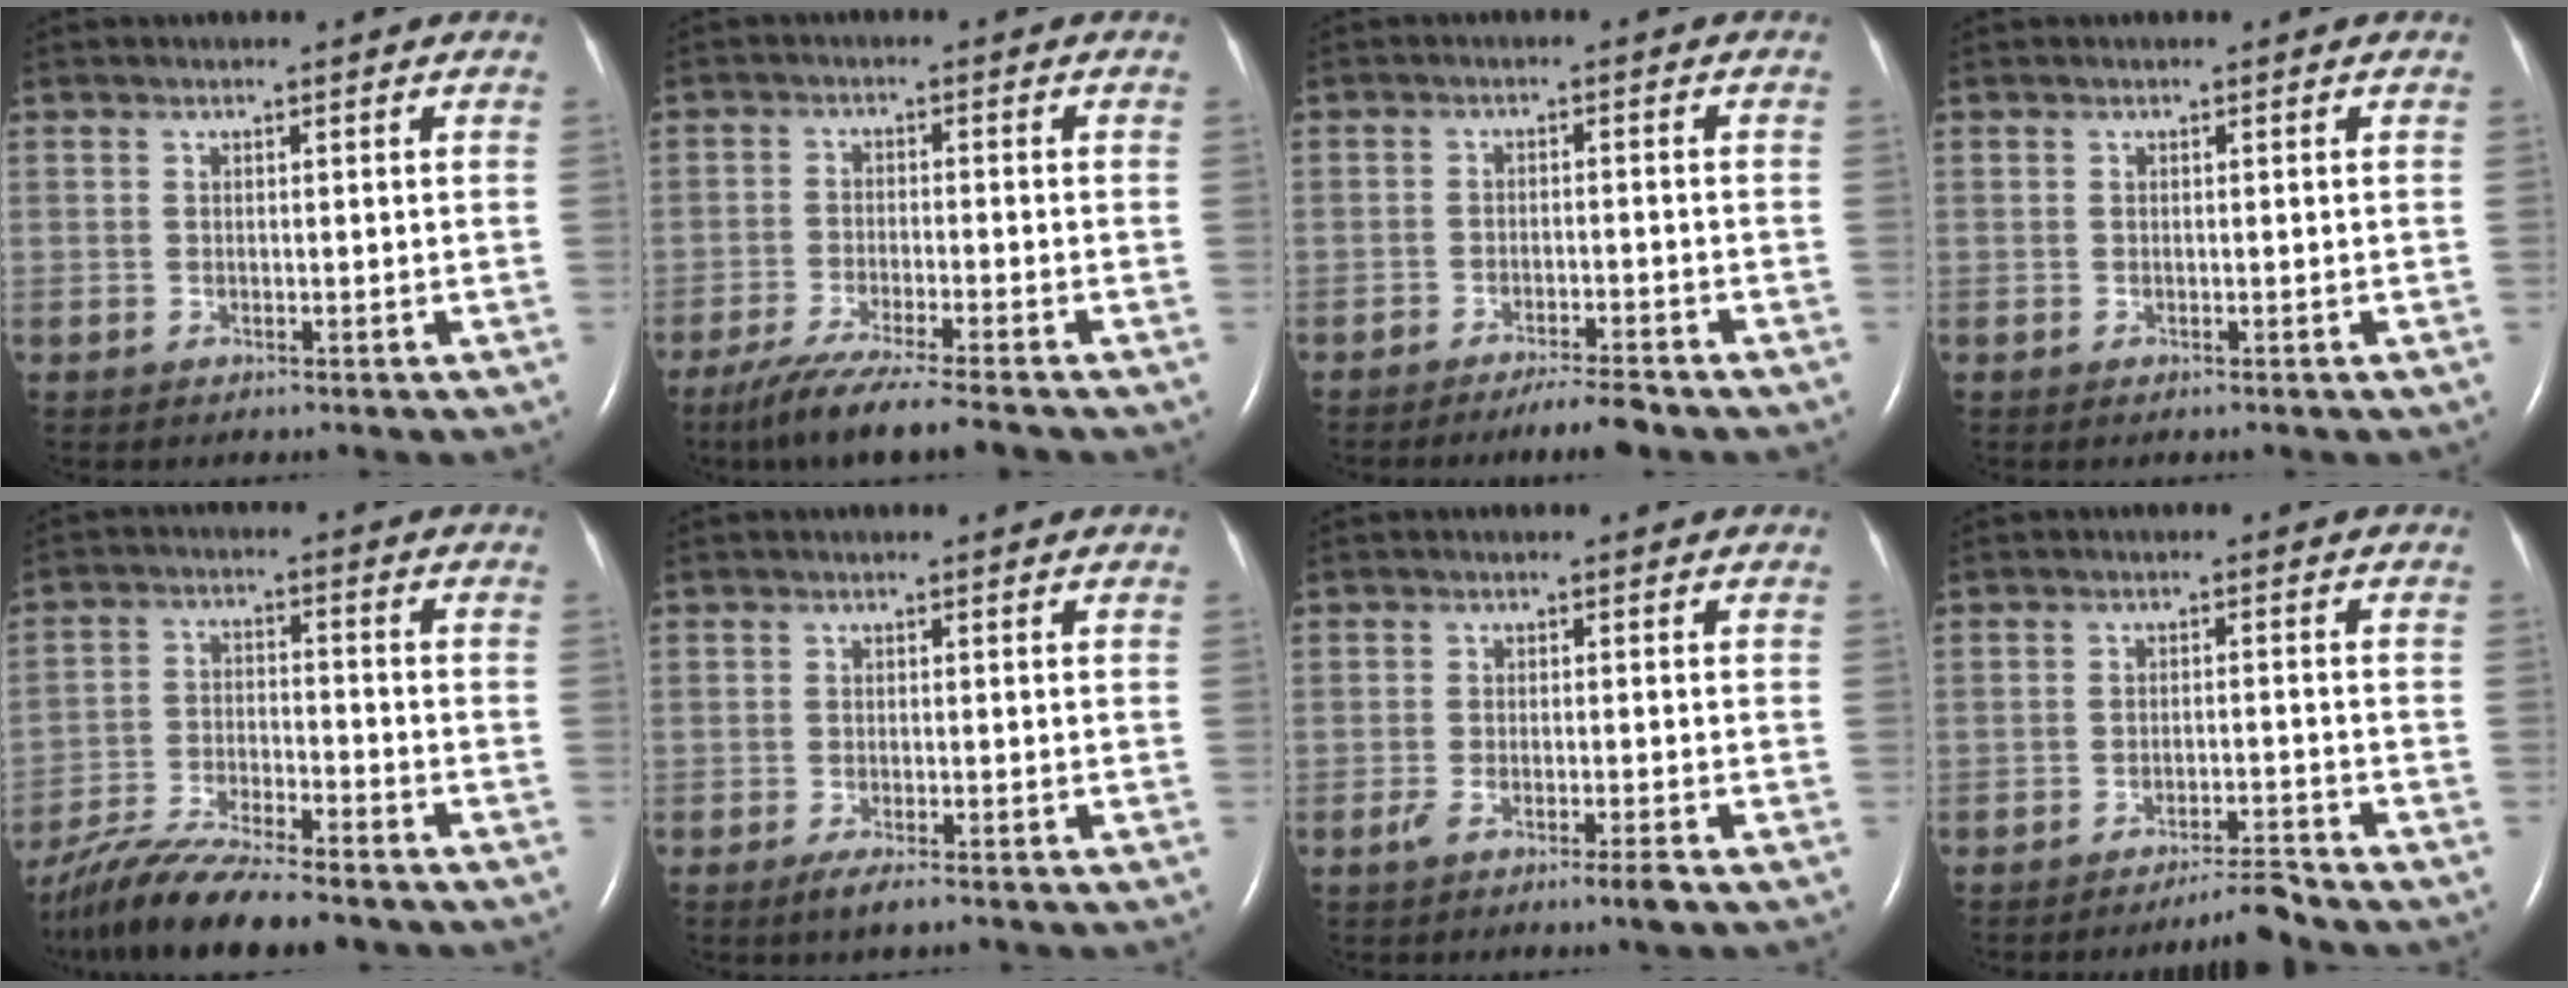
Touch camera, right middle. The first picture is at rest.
{"total": 9.7, "force": [-8.1, -0.9, 5.2], "torque": [-0.085, -0.034, -0.135]}
{"total": 4.4, "force": [-3.8, 0.2, 2.3], "torque": [-0.036, -0.009, -0.064]}
{"total": 0.0}
{"total": 13.4, "force": [-11.5, 1.5, 6.7], "torque": [-0.127, -0.021, -0.197]}
{"total": 2.4, "force": [-1.6, 0.2, 1.8], "torque": [-0.040, -0.007, -0.031]}
{"total": 3.3, "force": [-2.2, -0.1, 2.6], "torque": [-0.051, -0.008, -0.042]}
{"total": 3.9, "force": [-3.6, -1.2, 0.7], "torque": [-0.011, -0.015, -0.060]}